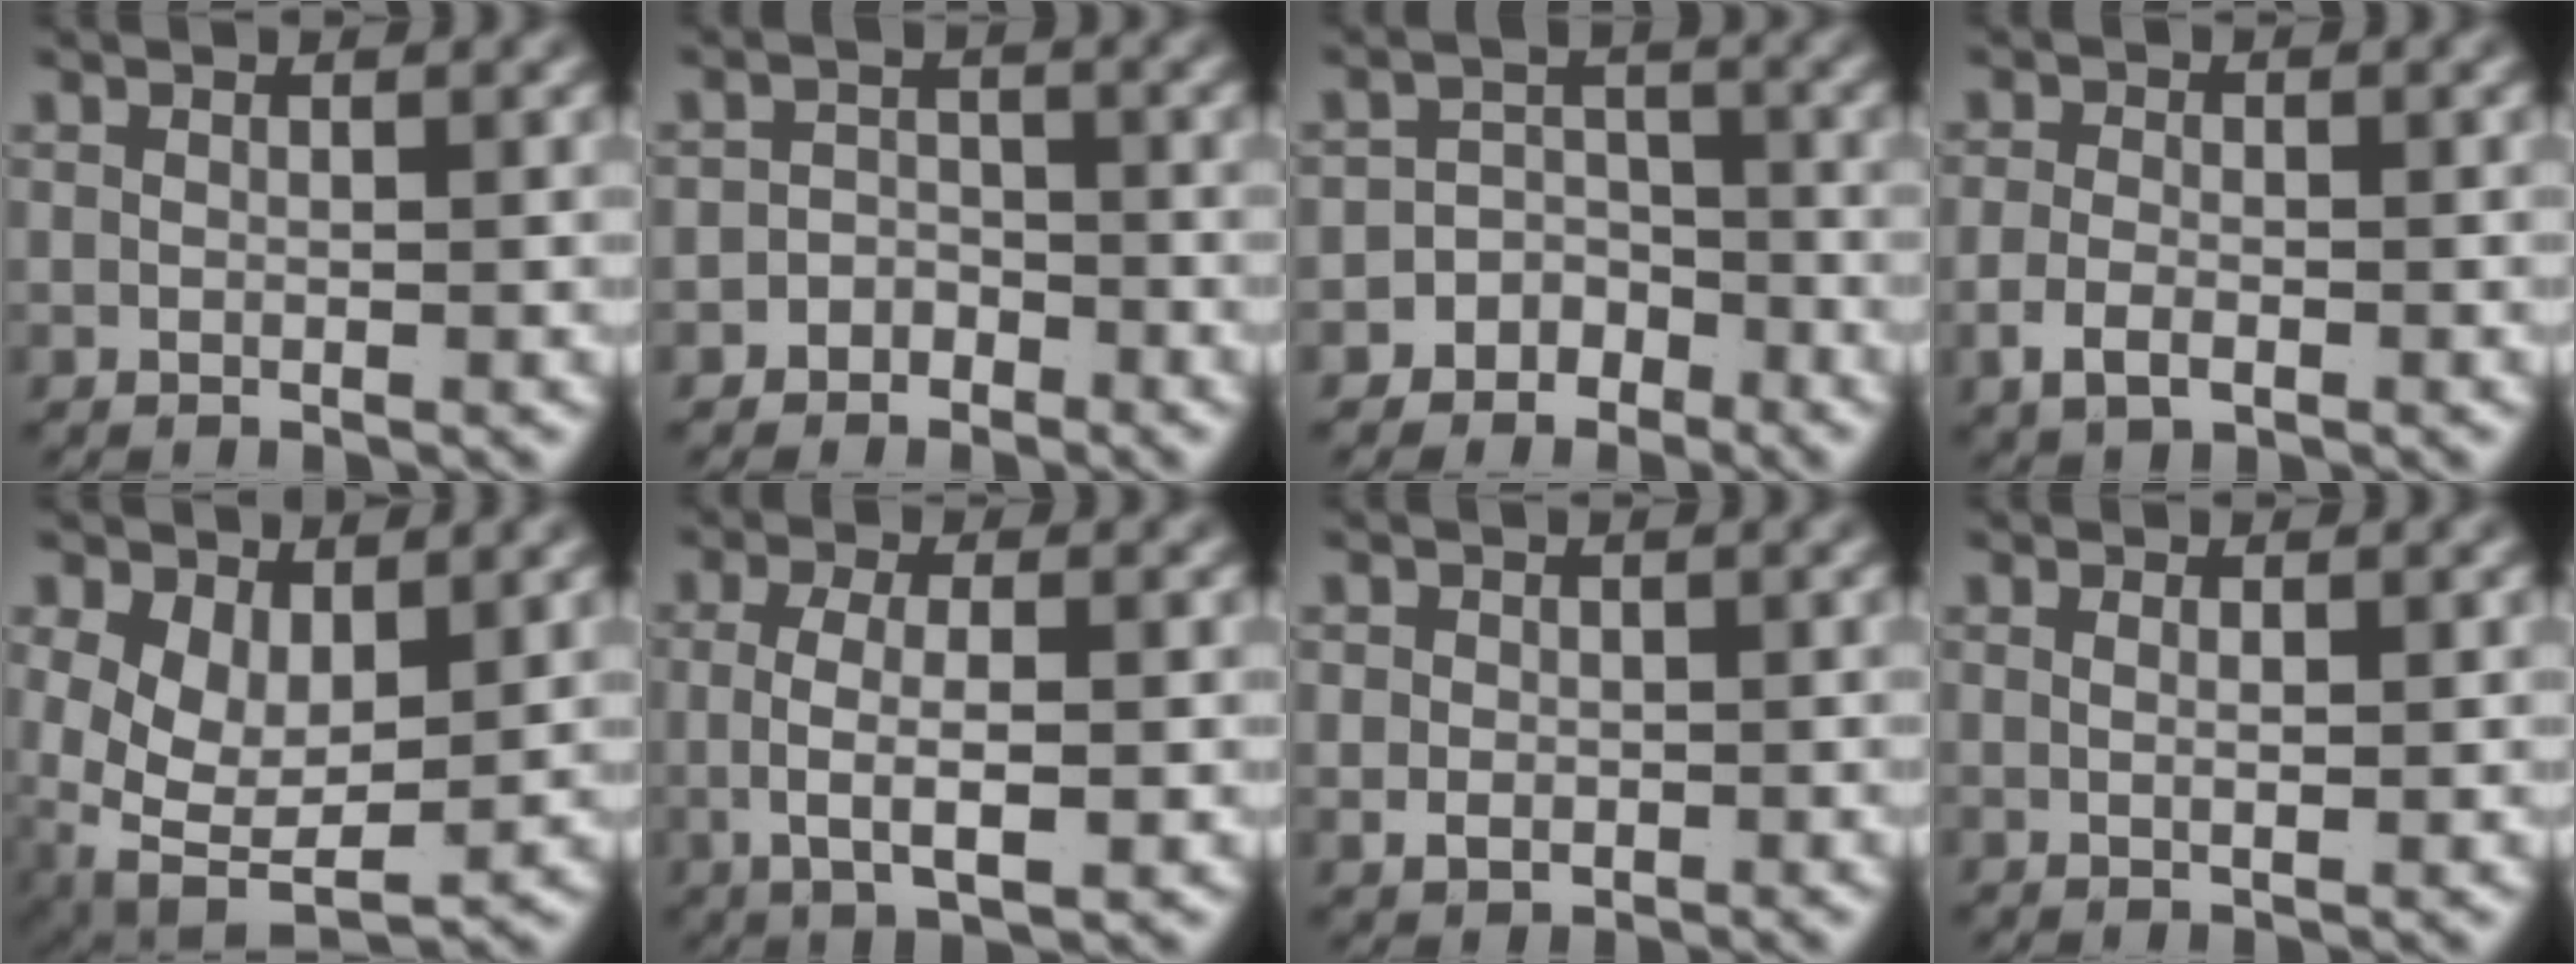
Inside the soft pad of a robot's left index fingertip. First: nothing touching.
{"total": 3.0, "force": [-2.3, 1.9, -0.1], "torque": [0.013, -0.010, -0.040]}
{"total": 5.9, "force": [-3.3, 4.7, 1.2], "torque": [-0.017, -0.007, -0.067]}
{"total": 2.5, "force": [-1.2, 1.5, 1.6], "torque": [-0.031, -0.012, -0.015]}
{"total": 10.0, "force": [-2.3, 8.3, 5.0], "torque": [-0.135, -0.066, -0.024]}
{"total": 5.0, "force": [-0.1, 1.9, 4.6], "torque": [-0.083, -0.003, 0.000]}
{"total": 2.0, "force": [-0.2, 1.8, 1.0], "torque": [-0.021, -0.012, 0.006]}
{"total": 0.9, "force": [0.3, -0.4, 0.8], "torque": [-0.013, -0.008, 0.009]}